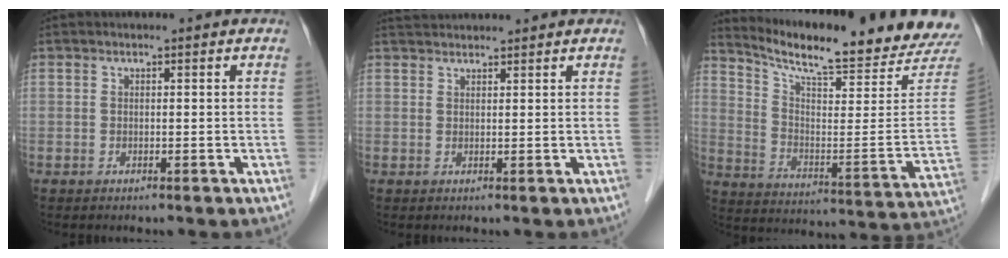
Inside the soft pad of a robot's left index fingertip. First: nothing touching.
{"total": 3.9, "force": [3.8, 0.1, 0.7], "torque": [-0.014, 0.035, 0.067]}
{"total": 21.6, "force": [20.2, 0.6, 7.7], "torque": [-0.135, -0.089, 0.271]}